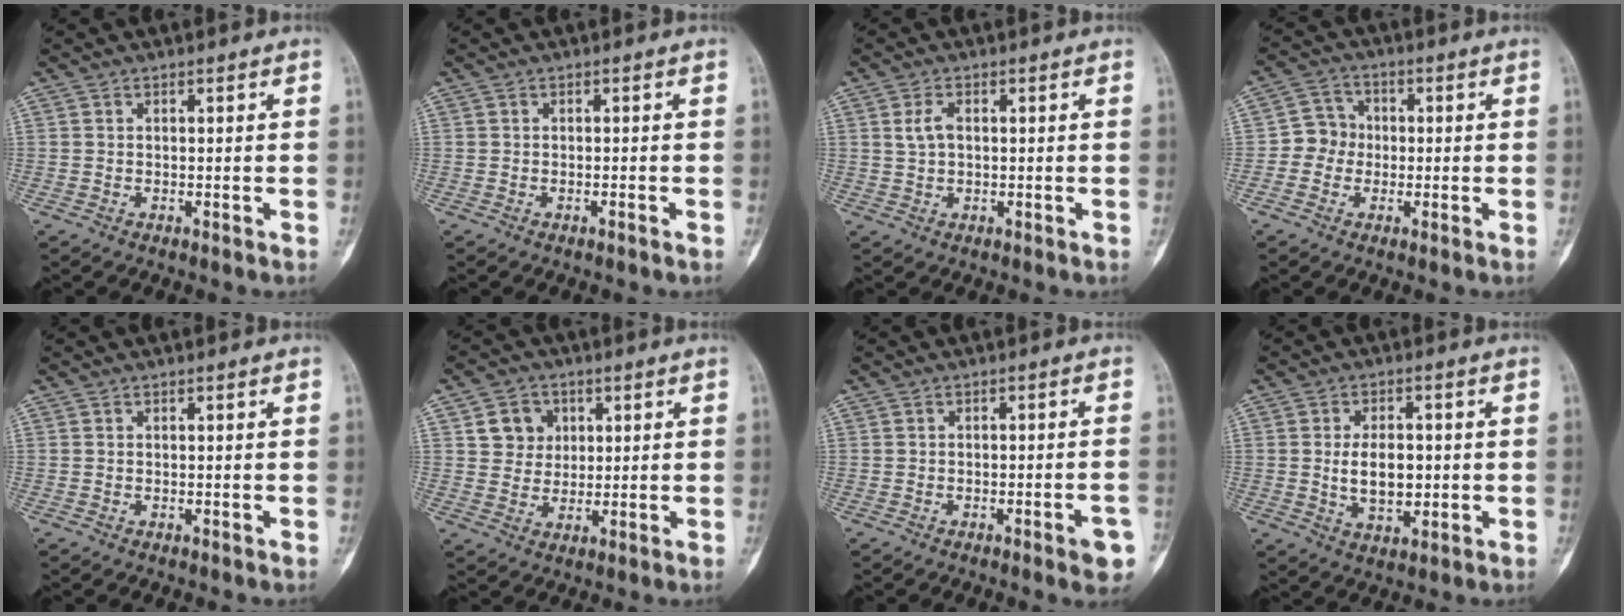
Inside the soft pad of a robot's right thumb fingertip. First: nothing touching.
{"total": 0.7, "force": [-0.4, 0.0, 0.6], "torque": [-0.015, 0.005, -0.002]}
{"total": 2.9, "force": [0.6, 1.7, 2.3], "torque": [-0.045, 0.003, 0.013]}
{"total": 5.4, "force": [-0.7, 5.1, 1.7], "torque": [0.001, 0.014, -0.026]}
{"total": 0.0}
{"total": 6.4, "force": [2.1, 5.7, 2.1], "torque": [-0.003, -0.004, 0.035]}
{"total": 4.8, "force": [-2.3, 1.0, 4.1], "torque": [-0.045, 0.012, -0.026]}
{"total": 7.8, "force": [-0.1, 4.7, 6.2], "torque": [-0.087, -0.005, 0.004]}